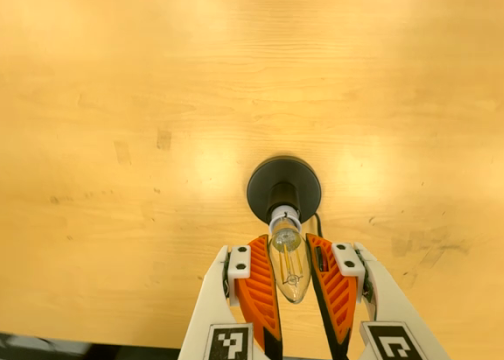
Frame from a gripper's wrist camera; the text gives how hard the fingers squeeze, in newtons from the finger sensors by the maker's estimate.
{"total": 12.9, "left": 13.1, "right": 12.6}